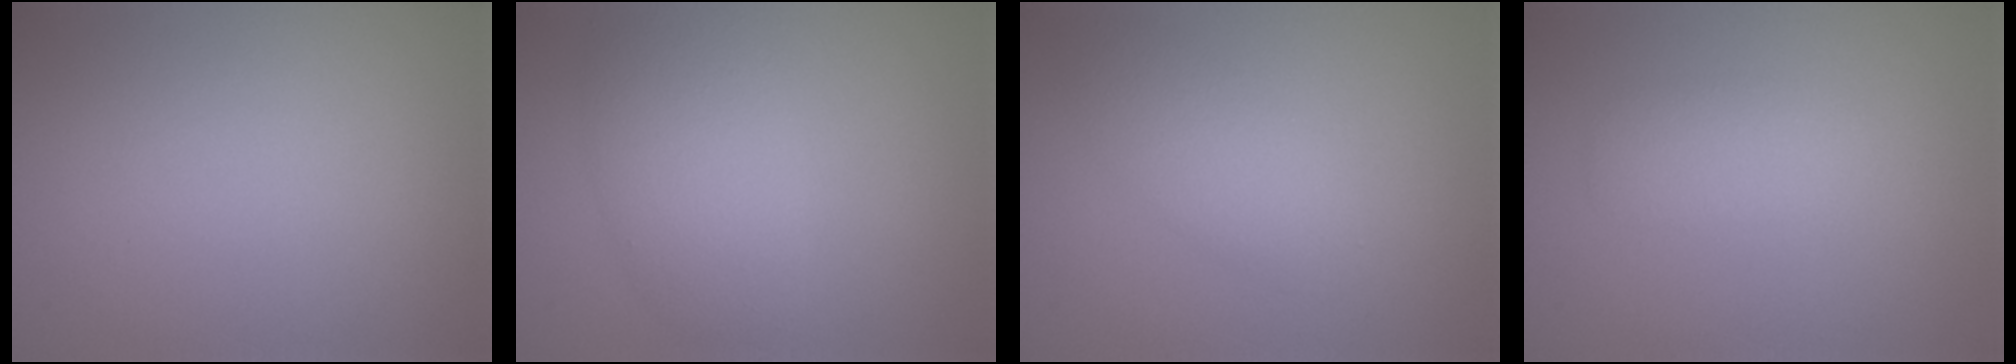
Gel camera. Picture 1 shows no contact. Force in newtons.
{"total": 4.7, "press": 4.7, "slide": 0.1}
{"total": 2.7, "press": 2.7, "slide": 0.1}
{"total": 2.0, "press": 2.0, "slide": 0.2}